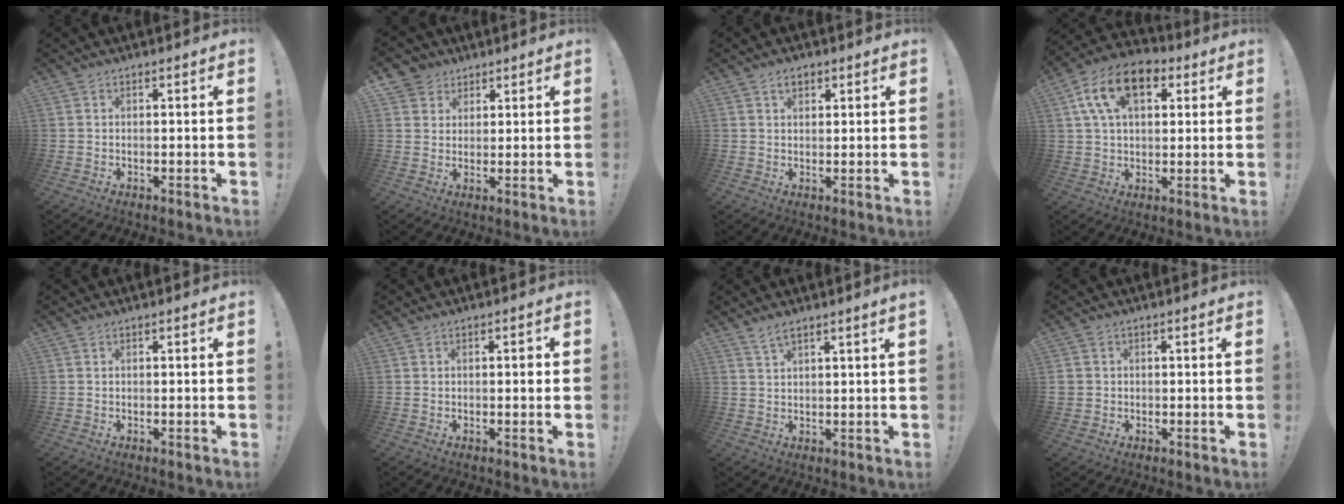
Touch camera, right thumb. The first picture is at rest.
{"total": 5.1, "force": [3.0, 4.1, 0.3], "torque": [-0.007, -0.018, 0.059]}
{"total": 3.1, "force": [1.6, 1.9, 1.8], "torque": [-0.023, 0.001, 0.026]}
{"total": 15.5, "force": [6.3, 9.4, 10.6], "torque": [-0.190, -0.007, 0.116]}
{"total": 0.0}
{"total": 1.5, "force": [-0.2, 0.4, 1.4], "torque": [-0.020, 0.004, -0.009]}
{"total": 3.0, "force": [2.3, -0.3, 1.9], "torque": [-0.039, -0.009, 0.040]}
{"total": 2.3, "force": [0.3, 2.3, 0.5], "torque": [-0.004, 0.005, 0.007]}